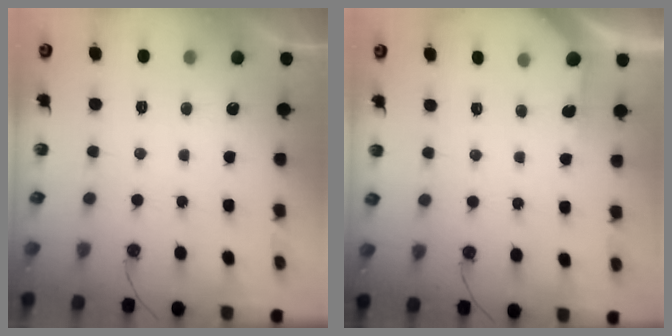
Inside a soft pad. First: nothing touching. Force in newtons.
{"total": 3.0, "press": 3.0, "slide": 0.4}